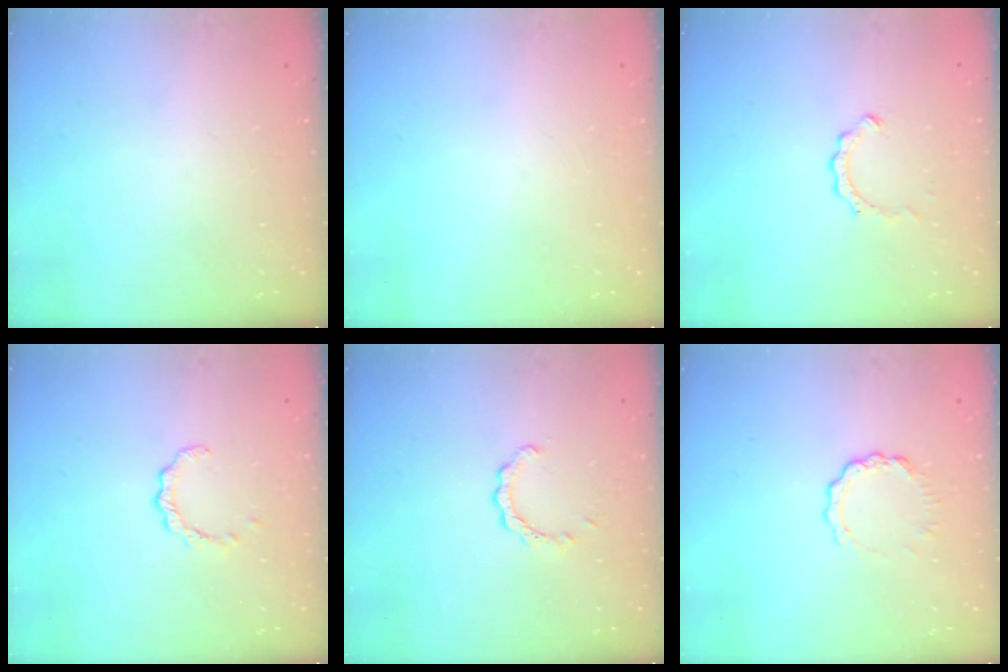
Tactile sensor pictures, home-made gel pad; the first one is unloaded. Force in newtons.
{"total": 0.0}
{"total": 2.0, "press": 2.0, "slide": 0.2}
{"total": 2.9, "press": 2.8, "slide": 0.4}
{"total": 2.1, "press": 2.1, "slide": 0.1}
{"total": 5.3, "press": 5.2, "slide": 0.6}